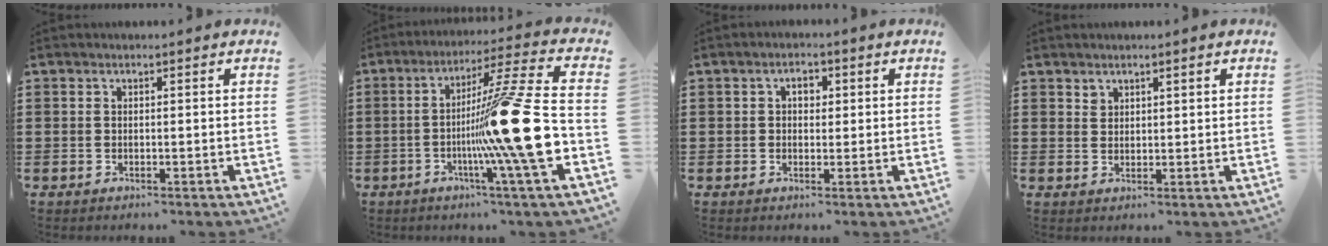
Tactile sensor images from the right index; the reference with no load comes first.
{"total": 18.8, "force": [-3.5, 0.4, 18.5], "torque": [-0.270, -0.012, -0.064]}
{"total": 2.3, "force": [0.4, 1.6, 1.5], "torque": [-0.035, 0.009, 0.005]}
{"total": 1.6, "force": [1.4, 0.8, 0.2], "torque": [-0.005, 0.001, 0.028]}